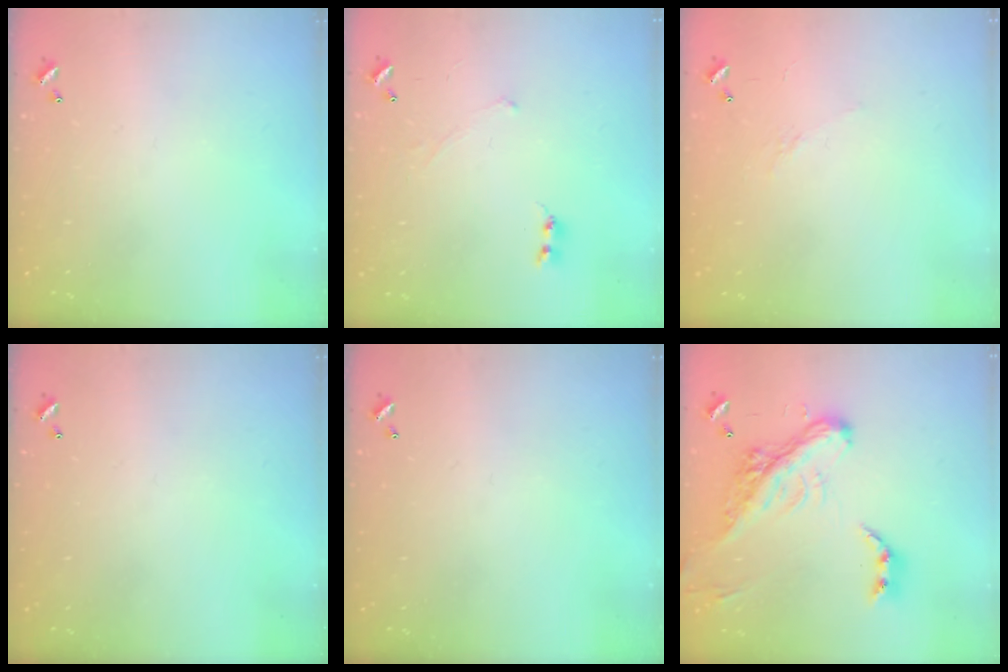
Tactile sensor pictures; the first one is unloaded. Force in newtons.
{"total": 0.7, "press": 0.4, "slide": 0.5}
{"total": 6.2, "press": 6.2, "slide": 0.8}
{"total": 0.0}
{"total": 0.0}
{"total": 10.0, "press": 9.8, "slide": 2.0}